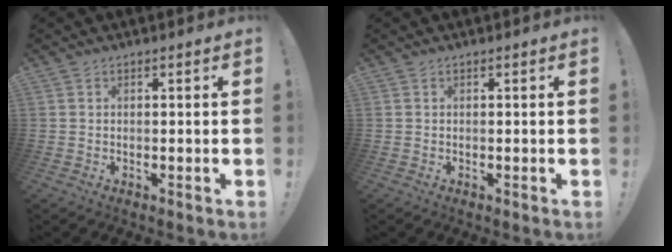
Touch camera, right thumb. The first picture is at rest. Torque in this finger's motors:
{"motor_torque": [0.00, 0.00, -0.01, 0.01, 0.00]}